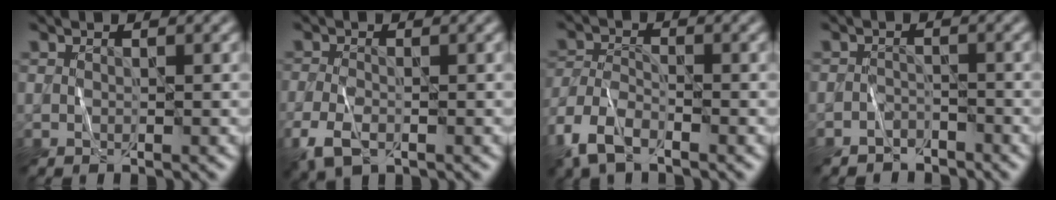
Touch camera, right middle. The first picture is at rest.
{"total": 3.5, "force": [-1.7, 1.9, 2.4], "torque": [-0.058, -0.007, -0.035]}
{"total": 4.5, "force": [-3.3, 1.8, 2.4], "torque": [-0.056, -0.006, -0.076]}
{"total": 1.9, "force": [-1.7, 0.7, -0.3], "torque": [0.010, 0.006, -0.034]}